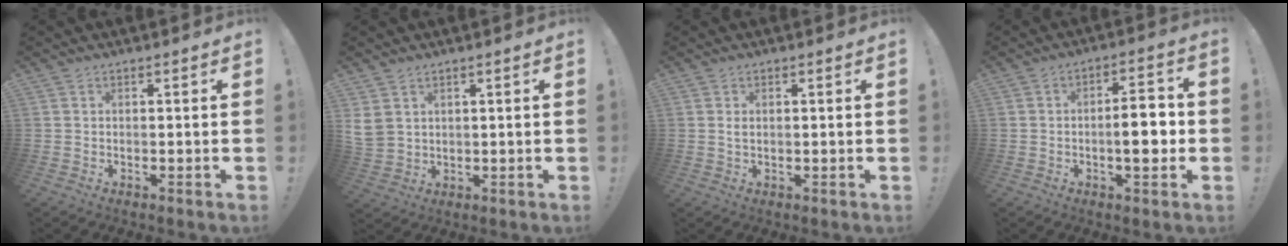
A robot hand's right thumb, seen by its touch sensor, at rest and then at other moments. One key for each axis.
{"total": 5.3, "fx": 2.6, "fy": 3.9, "fz": 2.5, "tx": -0.062, "ty": -0.010, "tz": 0.054}
{"total": 1.1, "fx": 0.5, "fy": 0.5, "fz": 0.8, "tx": -0.009, "ty": 0.000, "tz": 0.006}
{"total": 9.7, "fx": -1.4, "fy": 3.3, "fz": 9.1, "tx": -0.118, "ty": 0.005, "tz": -0.028}